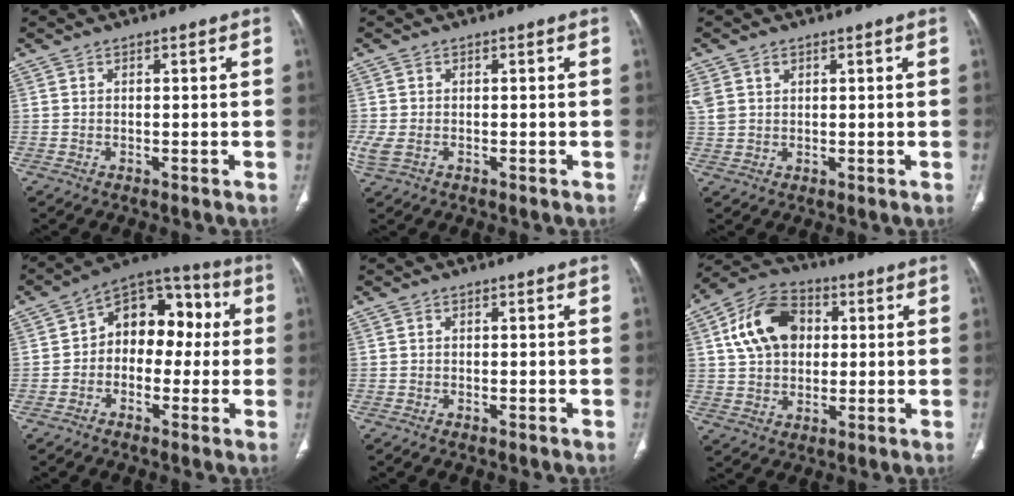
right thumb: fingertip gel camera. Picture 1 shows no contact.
{"total": 3.0, "force": [-0.8, 1.9, 2.2], "torque": [-0.075, 0.001, -0.011]}
{"total": 4.4, "force": [1.9, 3.3, 2.2], "torque": [-0.047, 0.006, 0.050]}
{"total": 13.0, "force": [0.7, 9.0, 9.2], "torque": [-0.081, 0.045, -0.009]}
{"total": 0.6, "force": [-0.4, 0.2, 0.3], "torque": [-0.010, -0.001, -0.006]}
{"total": 13.9, "force": [3.0, 10.0, 9.2], "torque": [-0.141, 0.013, 0.045]}